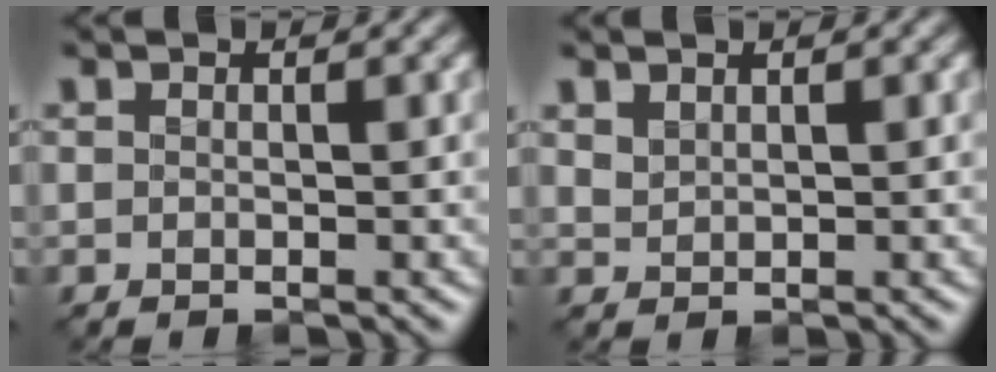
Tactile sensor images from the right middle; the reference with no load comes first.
{"total": 1.0, "force": [0.9, 0.4, 0.3], "torque": [-0.013, -0.001, 0.022]}